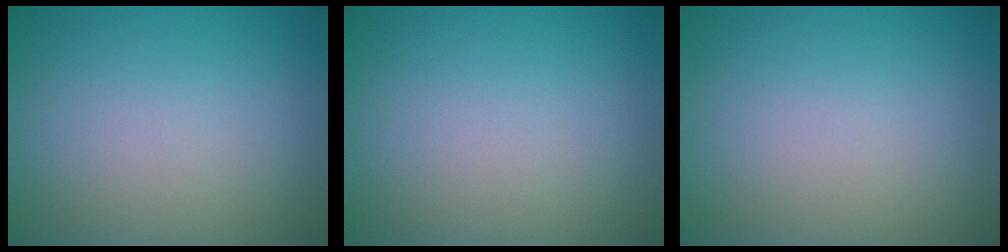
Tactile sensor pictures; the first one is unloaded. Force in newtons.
{"total": 0.0}
{"total": 0.0}